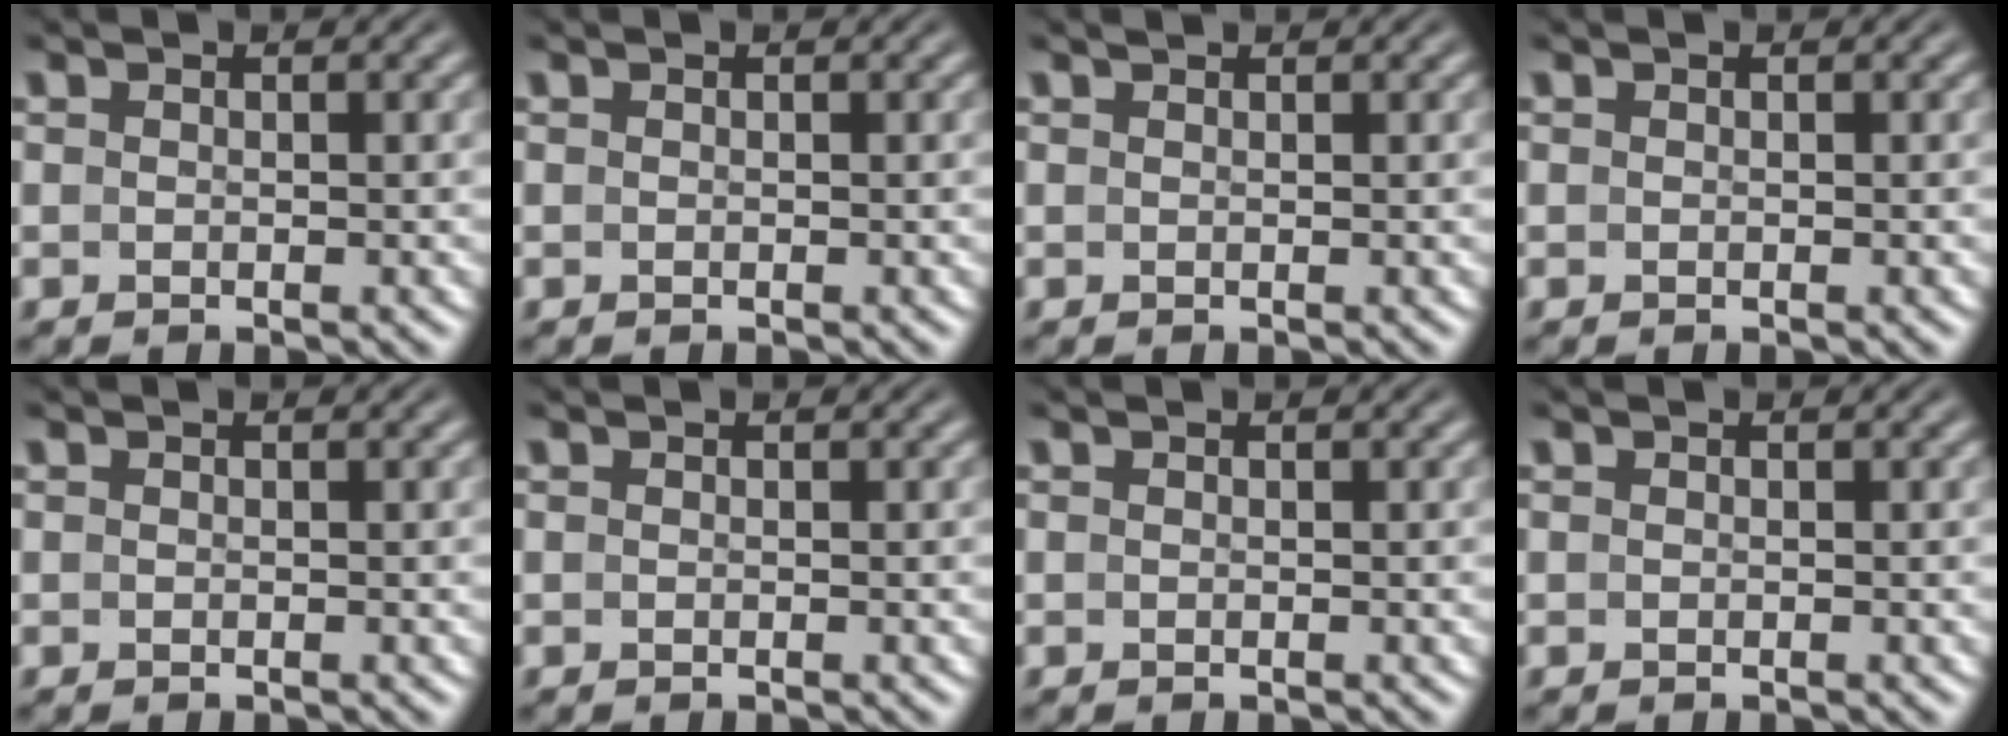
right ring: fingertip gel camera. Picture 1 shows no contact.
{"total": 0.0}
{"total": 0.6, "force": [0.4, -0.5, -0.1], "torque": [0.006, -0.002, 0.010]}
{"total": 0.0}
{"total": 0.0}
{"total": 0.0}
{"total": 0.0}
{"total": 0.0}